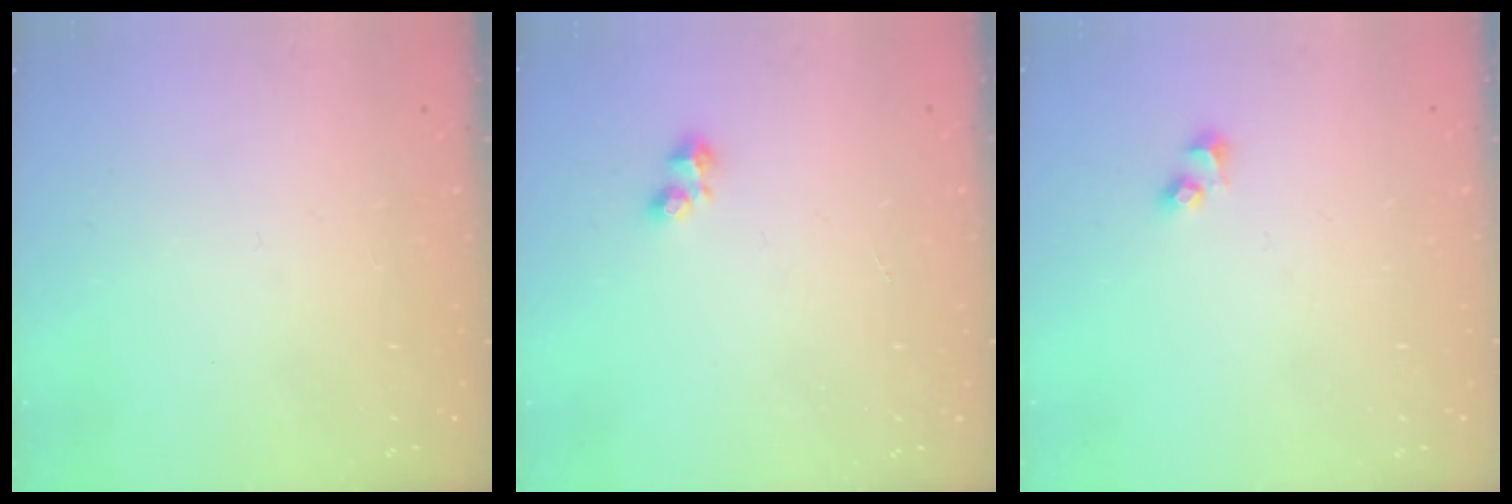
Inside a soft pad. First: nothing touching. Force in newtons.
{"total": 2.2, "press": 2.1, "slide": 0.7}
{"total": 2.7, "press": 2.5, "slide": 1.2}